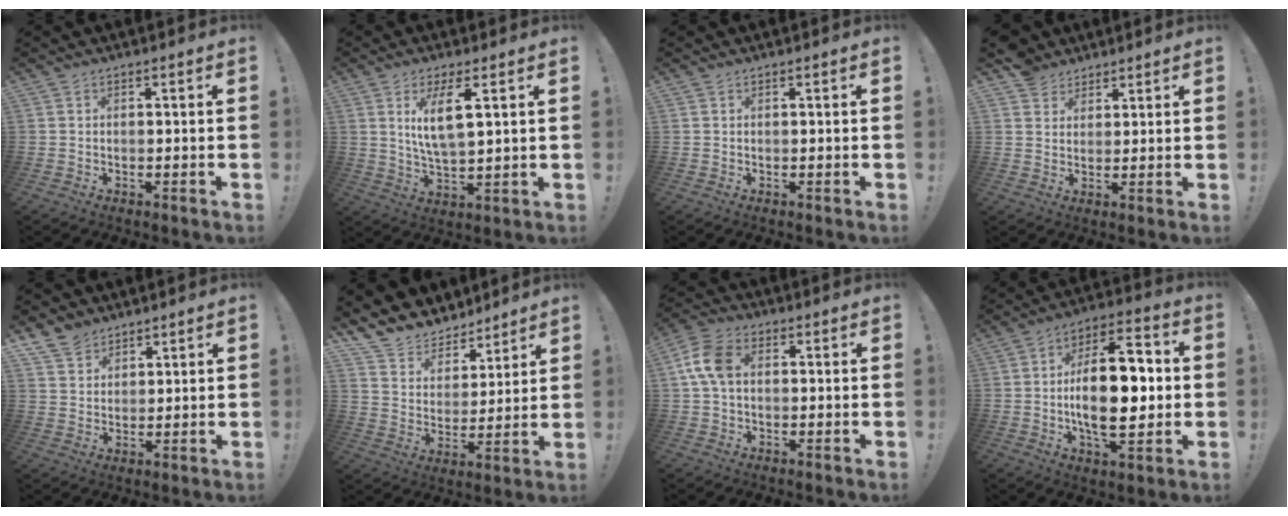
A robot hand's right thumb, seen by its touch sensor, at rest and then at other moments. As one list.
[{"total": 8.8, "force": [3.6, 2.2, 7.7], "torque": [-0.143, -0.012, 0.060]}, {"total": 0.0}, {"total": 5.8, "force": [4.4, 3.8, 0.3], "torque": [-0.011, -0.026, 0.087]}, {"total": 6.5, "force": [5.3, 3.6, 0.9], "torque": [-0.020, -0.035, 0.105]}, {"total": 9.9, "force": [8.3, 5.5, 0.7], "torque": [-0.031, -0.072, 0.160]}, {"total": 9.1, "force": [1.2, 6.1, 6.6], "torque": [-0.140, 0.015, 0.026]}, {"total": 19.5, "force": [-1.2, 9.3, 17.1], "torque": [-0.283, 0.006, -0.024]}]